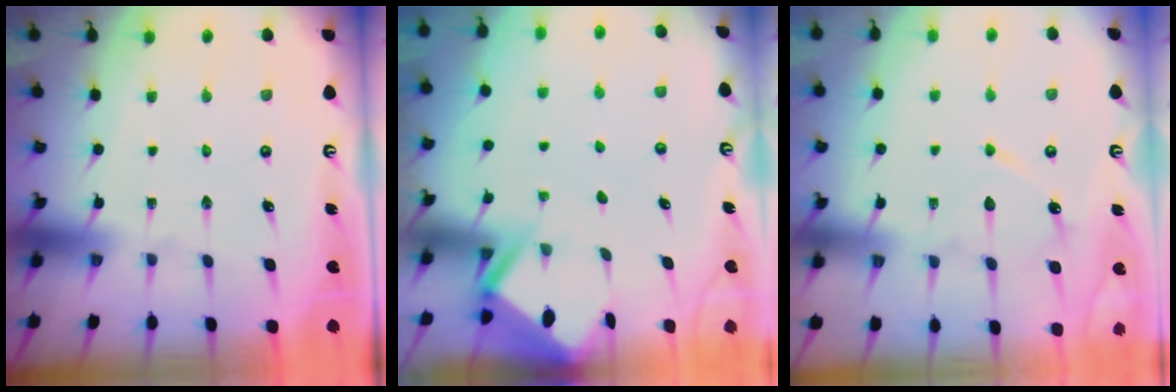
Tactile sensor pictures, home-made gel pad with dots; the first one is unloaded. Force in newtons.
{"total": 3.0, "press": 3.0, "slide": 0.3}
{"total": 8.6, "press": 8.5, "slide": 0.8}